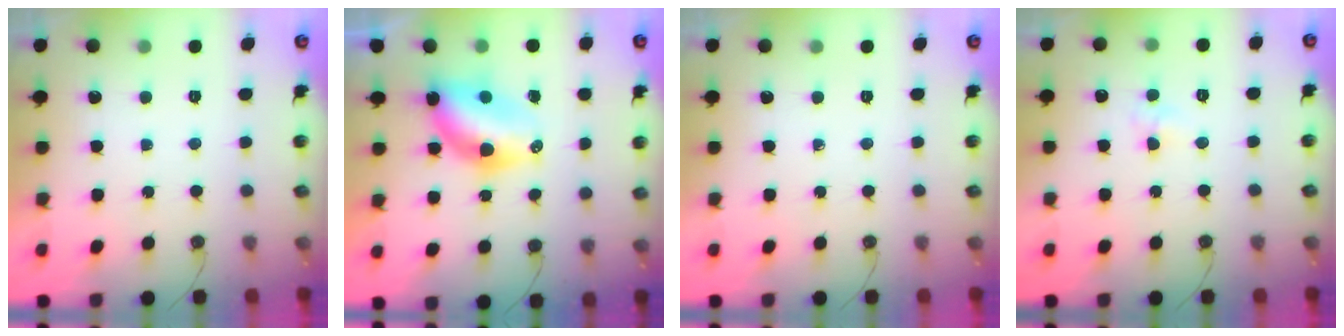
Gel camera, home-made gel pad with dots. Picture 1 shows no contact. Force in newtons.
{"total": 8.9, "press": 8.1, "slide": 3.8}
{"total": 0.0}
{"total": 3.4, "press": 3.4, "slide": 0.3}